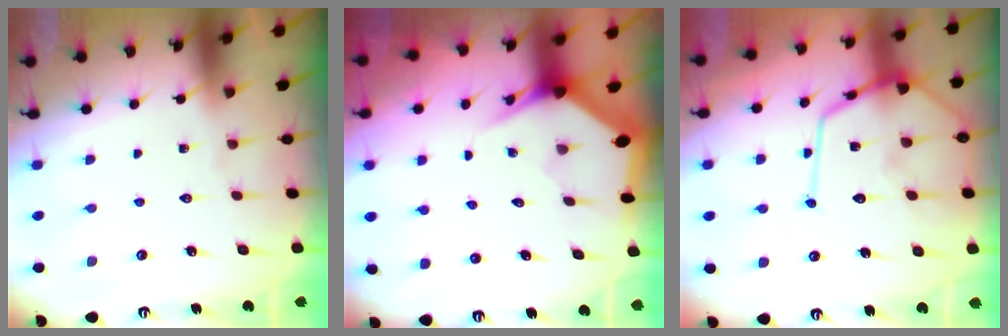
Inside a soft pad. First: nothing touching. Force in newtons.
{"total": 4.4, "press": 4.4, "slide": 0.4}
{"total": 15.9, "press": 15.9, "slide": 1.4}